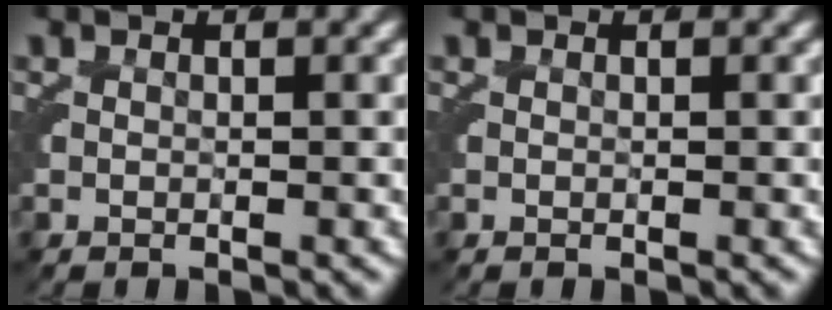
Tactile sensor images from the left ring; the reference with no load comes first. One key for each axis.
{"total": 0.0}